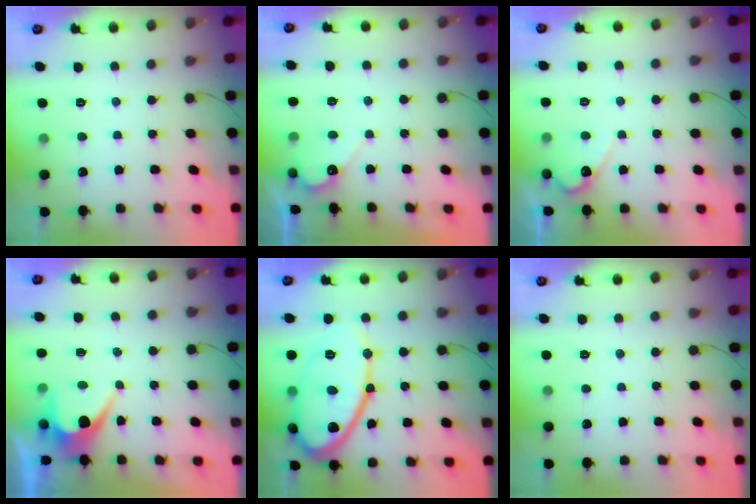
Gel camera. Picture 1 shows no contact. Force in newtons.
{"total": 4.7, "press": 4.7, "slide": 0.1}
{"total": 4.0, "press": 4.0, "slide": 0.3}
{"total": 5.6, "press": 5.6, "slide": 0.3}
{"total": 19.5, "press": 19.5, "slide": 1.5}
{"total": 0.0}